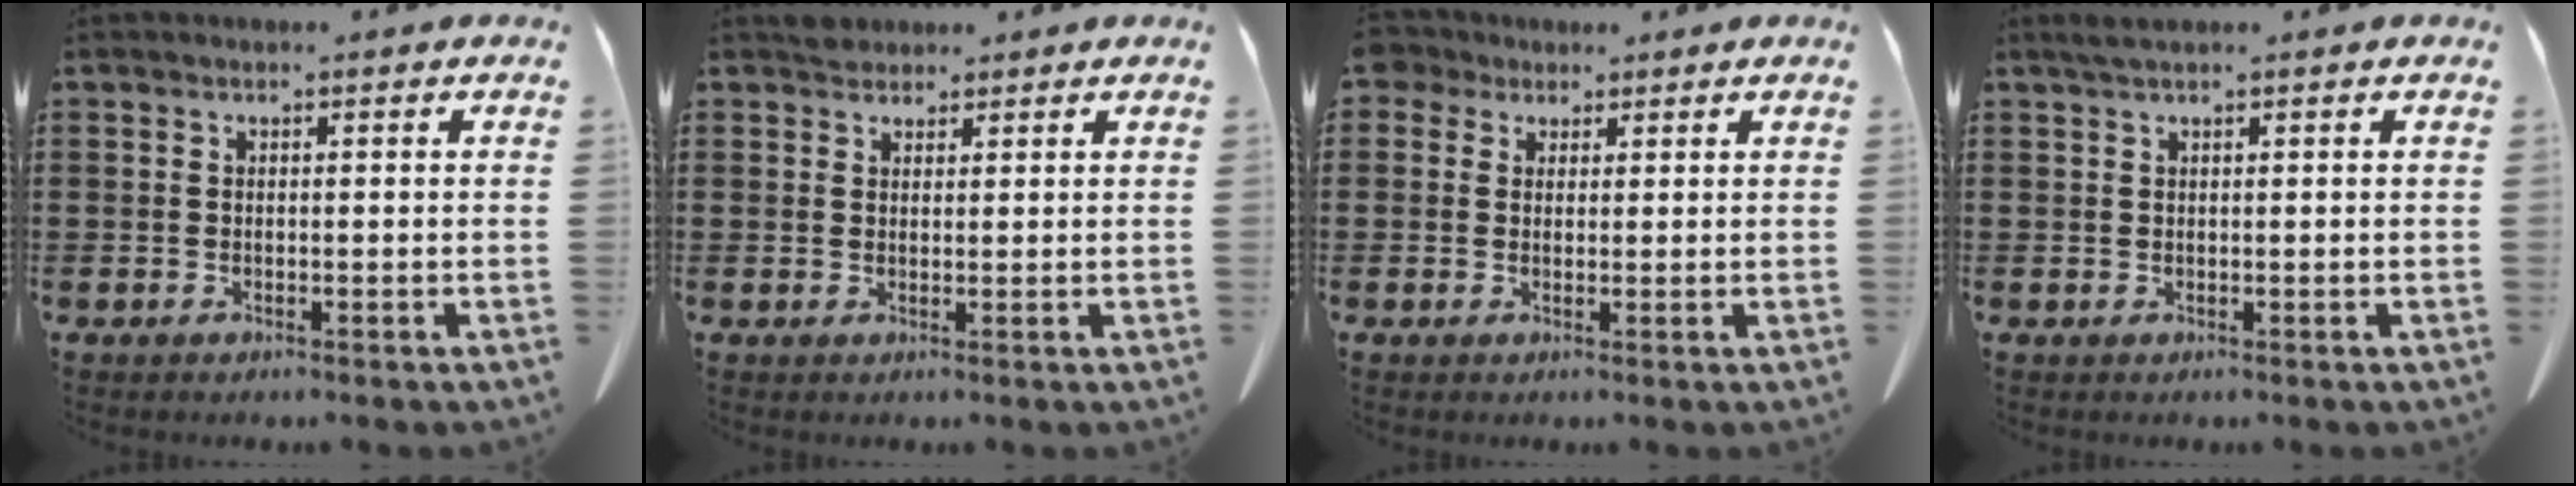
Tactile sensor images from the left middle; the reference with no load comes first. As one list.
[{"total": 2.2, "force": [2.0, 1.0, 0.2], "torque": [-0.002, 0.001, 0.037]}, {"total": 2.5, "force": [1.7, 1.7, 0.6], "torque": [-0.014, 0.007, 0.030]}, {"total": 1.1, "force": [0.7, 0.0, 0.8], "torque": [-0.018, 0.000, 0.014]}]